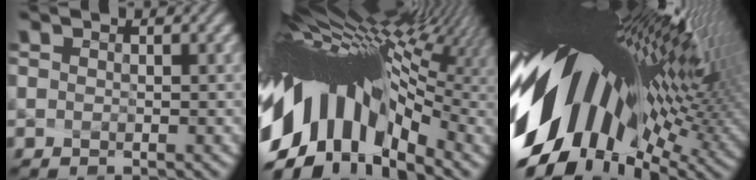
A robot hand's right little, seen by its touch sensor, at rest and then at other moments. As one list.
[{"total": 15.2, "force": [-0.6, 7.2, 13.4], "torque": [-0.218, 0.005, 0.002]}, {"total": 17.3, "force": [2.2, 7.4, 15.5], "torque": [-0.286, -0.045, 0.058]}]